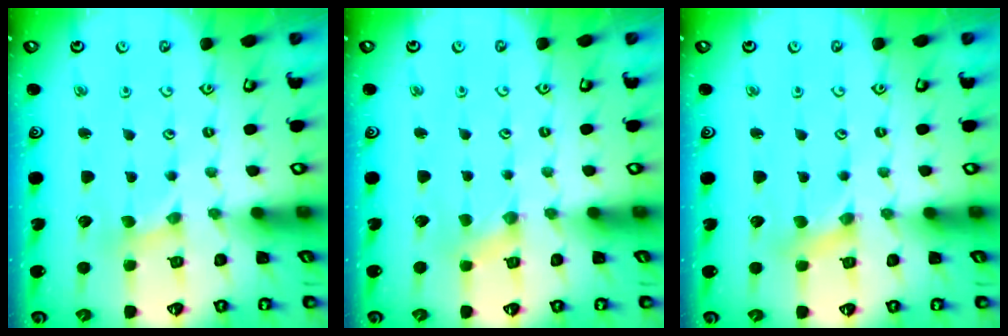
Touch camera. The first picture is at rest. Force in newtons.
{"total": 0.0}
{"total": 0.8, "press": 0.8, "slide": 0.2}